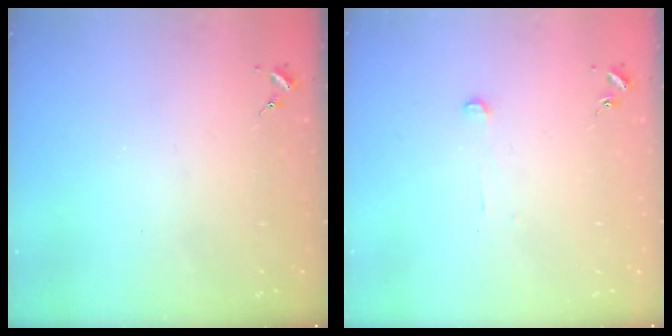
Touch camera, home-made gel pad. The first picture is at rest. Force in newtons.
{"total": 2.9, "press": 2.9, "slide": 0.2}